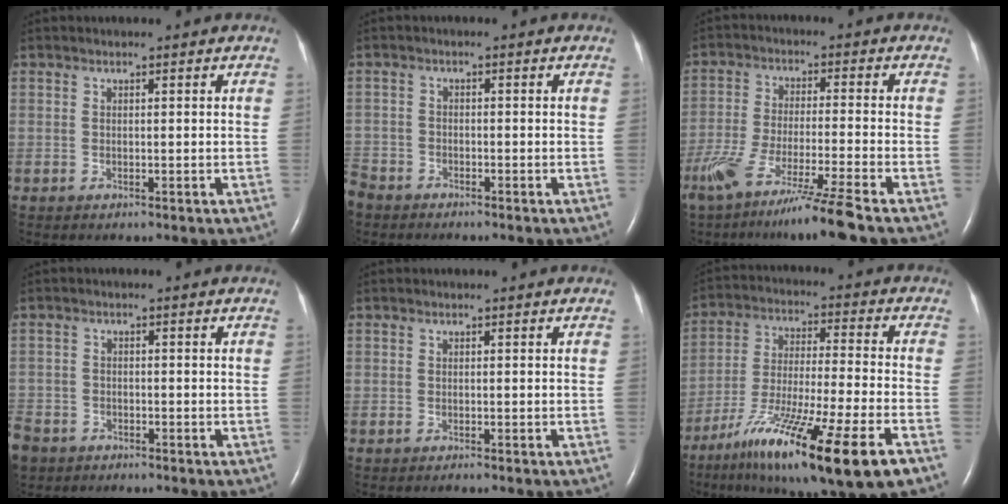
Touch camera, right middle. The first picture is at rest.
{"total": 4.3, "force": [-3.8, 2.1, 0.6], "torque": [-0.010, -0.004, -0.079]}
{"total": 13.0, "force": [-9.4, -1.3, 8.9], "torque": [-0.170, -0.049, -0.162]}
{"total": 8.7, "force": [-5.8, 6.0, 2.5], "torque": [-0.086, -0.011, -0.109]}
{"total": 0.7, "force": [-0.6, 0.0, 0.4], "torque": [-0.008, -0.002, -0.008]}
{"total": 21.1, "force": [-12.1, 0.9, 17.2], "torque": [-0.278, -0.056, -0.209]}